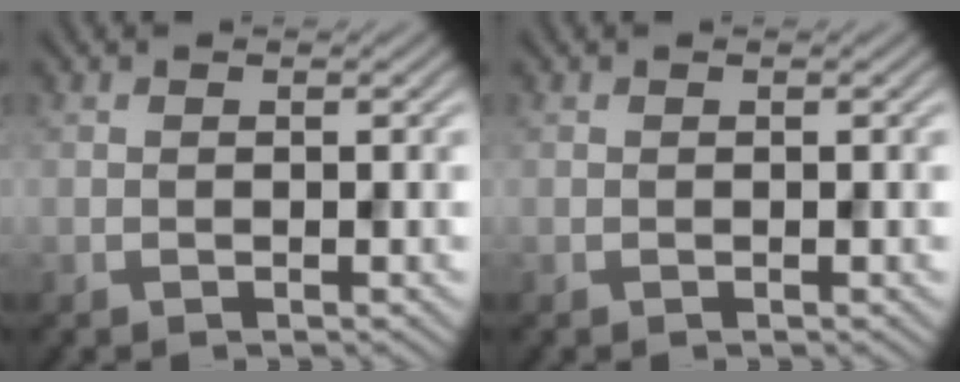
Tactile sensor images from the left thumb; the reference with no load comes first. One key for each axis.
{"total": 0.0}